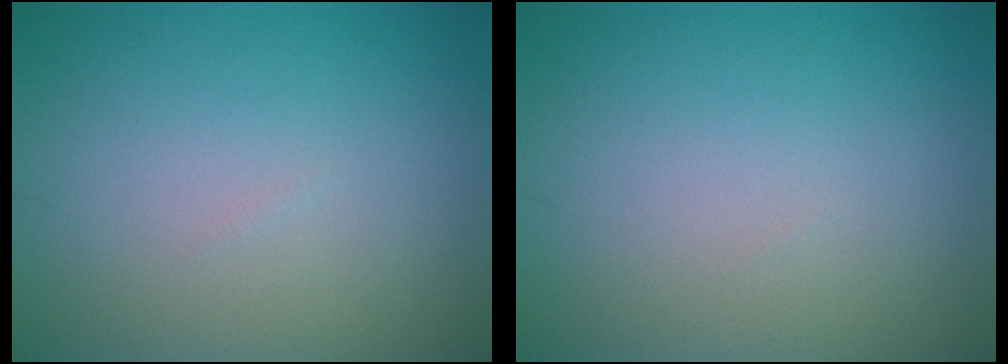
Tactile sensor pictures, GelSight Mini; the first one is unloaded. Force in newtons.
{"total": 0.0}